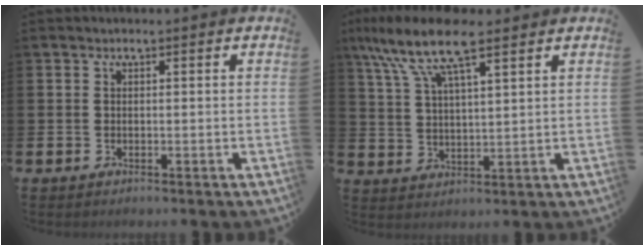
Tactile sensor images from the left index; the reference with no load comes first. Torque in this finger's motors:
{"motor_torque": [1.30, -0.84, 1.05, 0.21]}